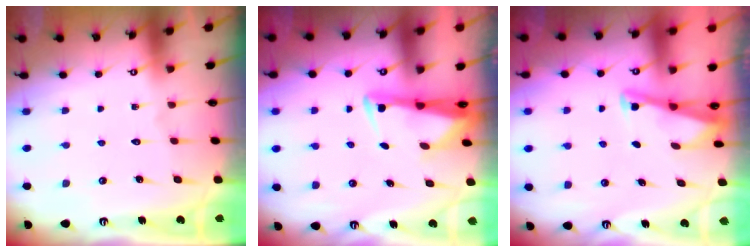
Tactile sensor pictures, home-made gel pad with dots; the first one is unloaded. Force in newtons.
{"total": 3.0, "press": 2.9, "slide": 0.9}
{"total": 3.0, "press": 3.0, "slide": 0.3}